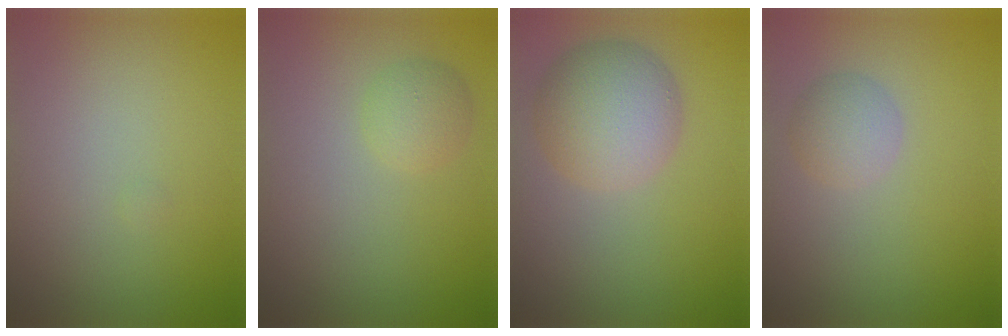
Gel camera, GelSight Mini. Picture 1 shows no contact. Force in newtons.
{"total": 1.9, "press": 1.9, "slide": 0.1}
{"total": 5.8, "press": 5.8, "slide": 0.2}
{"total": 2.1, "press": 2.1, "slide": 0.1}